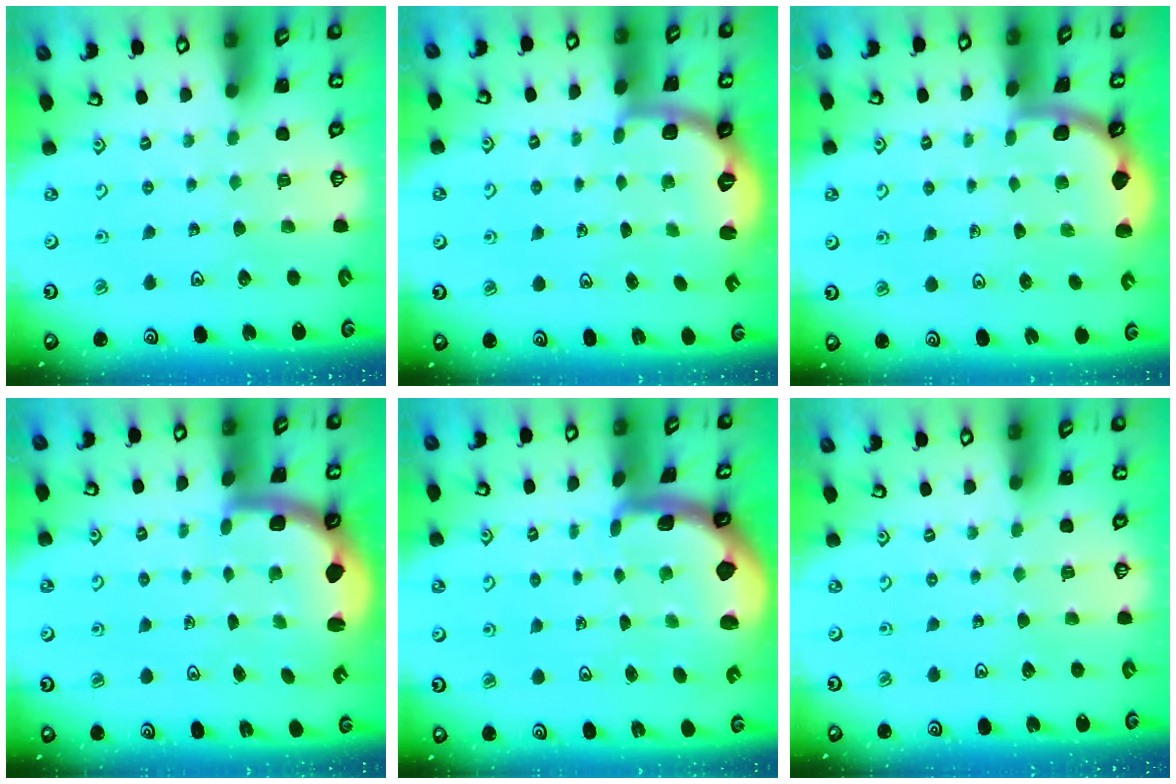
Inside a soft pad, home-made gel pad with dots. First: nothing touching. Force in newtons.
{"total": 2.6, "press": 1.6, "slide": 2.1}
{"total": 1.9, "press": 1.9, "slide": 0.0}
{"total": 3.4, "press": 3.3, "slide": 0.8}
{"total": 1.9, "press": 1.9, "slide": 0.4}
{"total": 0.0}